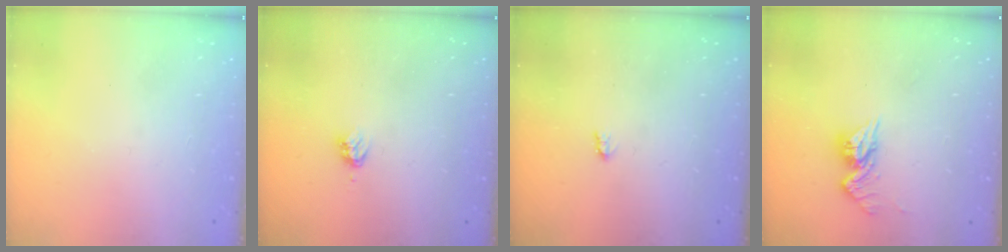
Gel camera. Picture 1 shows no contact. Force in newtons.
{"total": 3.2, "press": 3.1, "slide": 0.5}
{"total": 1.7, "press": 1.6, "slide": 0.3}
{"total": 10.1, "press": 10.1, "slide": 0.7}